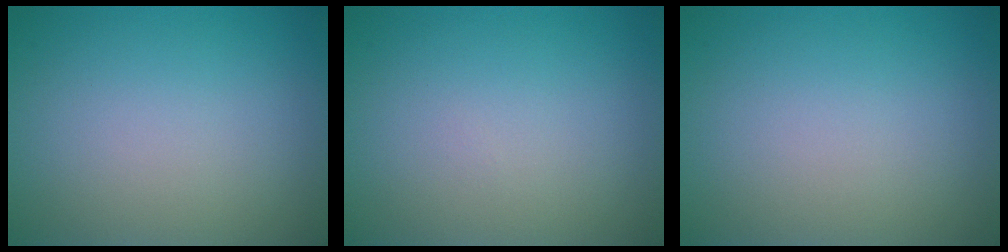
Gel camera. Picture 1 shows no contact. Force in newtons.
{"total": 0.0}
{"total": 0.0}